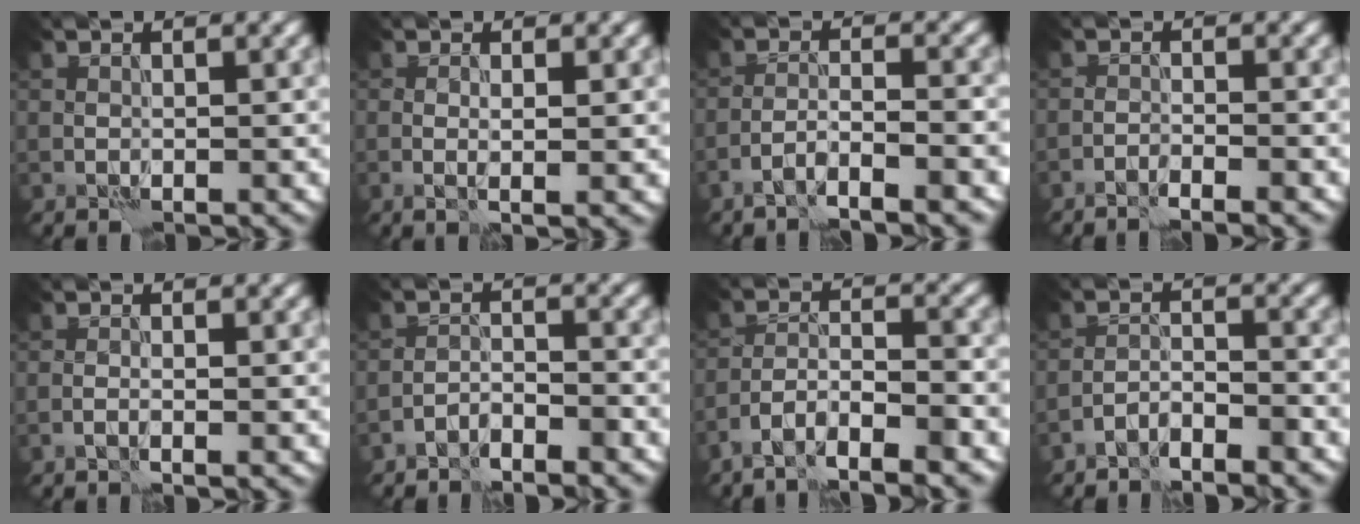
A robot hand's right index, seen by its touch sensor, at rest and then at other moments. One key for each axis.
{"total": 1.5, "fx": 0.2, "fy": 0.1, "fz": 1.5, "tx": -0.026, "ty": -0.005, "tz": 0.004}
{"total": 3.6, "fx": -2.7, "fy": 0.2, "fz": 2.4, "tx": -0.039, "ty": 0.006, "tz": -0.053}
{"total": 2.3, "fx": -2.1, "fy": -0.1, "fz": 1.0, "tx": -0.021, "ty": 0.002, "tz": -0.036}
{"total": 0.6, "fx": -0.3, "fy": -0.2, "fz": 0.4, "tx": -0.006, "ty": 0.000, "tz": -0.010}
{"total": 2.4, "fx": -2.2, "fy": 0.3, "fz": 0.8, "tx": -0.007, "ty": 0.005, "tz": -0.043}
{"total": 5.8, "fx": -4.5, "fy": 1.1, "fz": 3.5, "tx": -0.053, "ty": 0.002, "tz": -0.081}
{"total": 2.8, "fx": -2.6, "fy": 0.4, "fz": 1.1, "tx": -0.013, "ty": 0.005, "tz": -0.050}